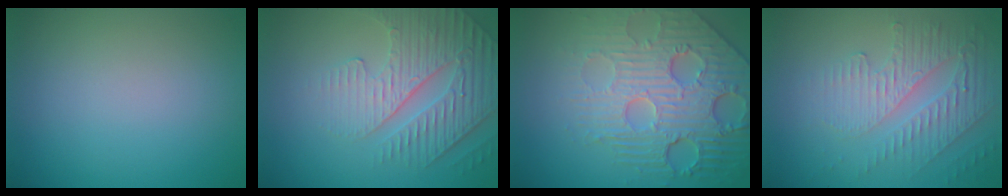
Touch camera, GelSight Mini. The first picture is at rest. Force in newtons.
{"total": 4.4, "press": 4.1, "slide": 1.4}
{"total": 8.1, "press": 5.8, "slide": 5.7}
{"total": 5.8, "press": 3.3, "slide": 4.7}